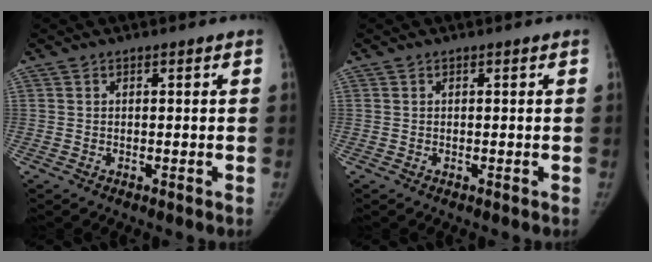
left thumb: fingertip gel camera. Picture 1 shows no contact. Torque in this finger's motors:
{"motor_torque": [0.09, 0.01, 0.40, -0.44, 0.03]}